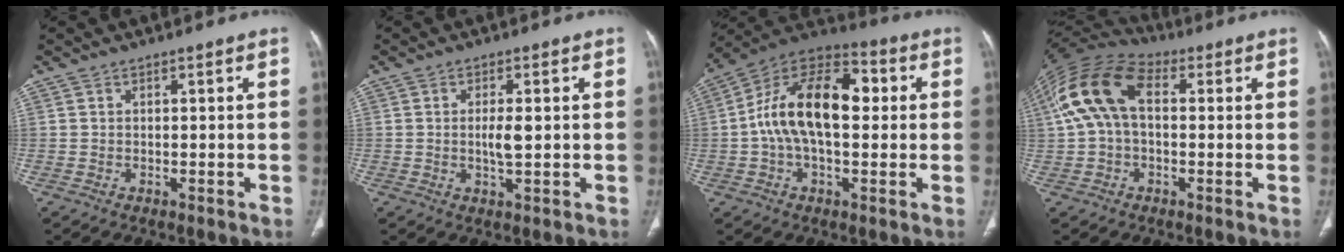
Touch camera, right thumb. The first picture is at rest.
{"total": 3.6, "force": [0.2, 1.0, 3.4], "torque": [-0.063, -0.003, 0.005]}
{"total": 18.5, "force": [1.8, 10.0, 15.4], "torque": [-0.255, 0.041, 0.022]}
{"total": 14.8, "force": [2.2, 9.1, 11.5], "torque": [-0.234, 0.044, 0.032]}